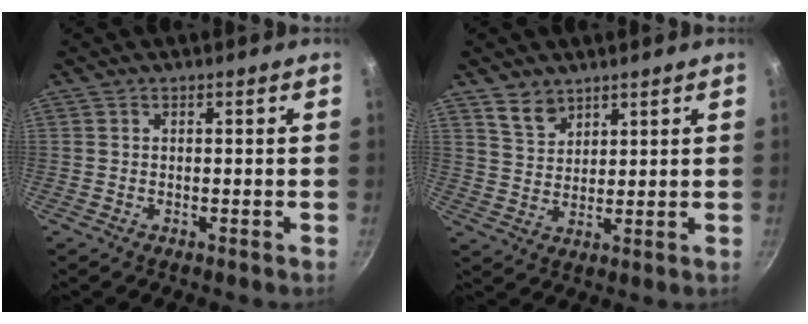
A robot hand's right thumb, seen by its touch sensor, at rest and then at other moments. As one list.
[{"total": 5.1, "force": [3.7, 3.0, 1.8], "torque": [-0.021, -0.017, 0.077]}]